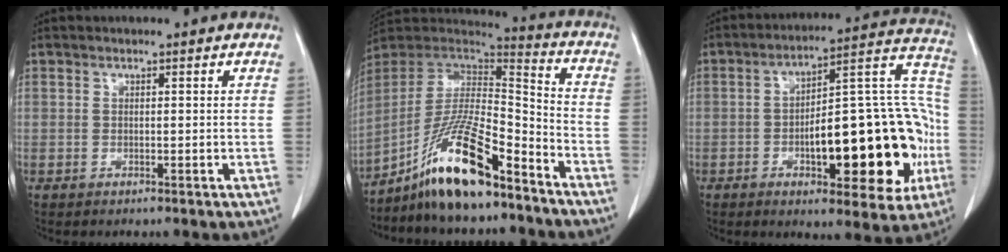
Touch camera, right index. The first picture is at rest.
{"total": 16.5, "force": [-11.6, 2.8, 11.3], "torque": [-0.221, 0.004, -0.212]}
{"total": 24.2, "force": [-5.3, 7.8, 22.3], "torque": [-0.262, 0.042, -0.060]}